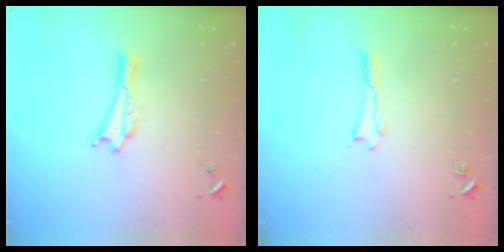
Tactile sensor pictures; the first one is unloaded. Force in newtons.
{"total": 0.0}